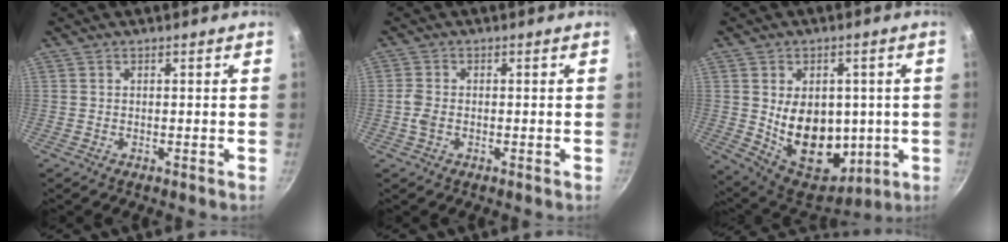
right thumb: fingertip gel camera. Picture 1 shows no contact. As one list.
[{"total": 2.7, "force": [-0.7, 1.8, 1.9], "torque": [-0.045, 0.006, -0.017]}, {"total": 17.3, "force": [-0.1, 12.5, 11.9], "torque": [-0.147, -0.023, 0.027]}]